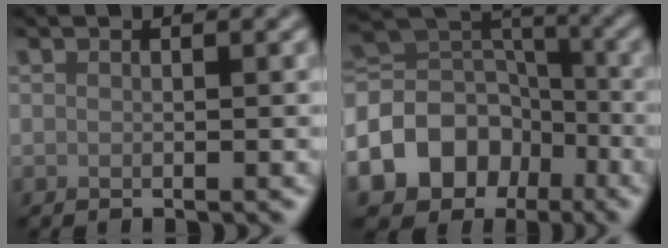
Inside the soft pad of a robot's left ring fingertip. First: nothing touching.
{"total": 10.6, "force": [-5.1, 8.2, 4.2], "torque": [-0.099, 0.013, -0.101]}